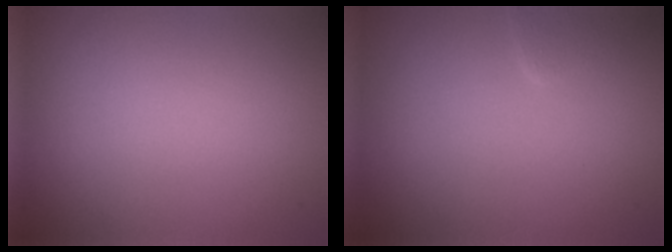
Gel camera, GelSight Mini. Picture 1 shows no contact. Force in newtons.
{"total": 1.2, "press": 1.2, "slide": 0.1}